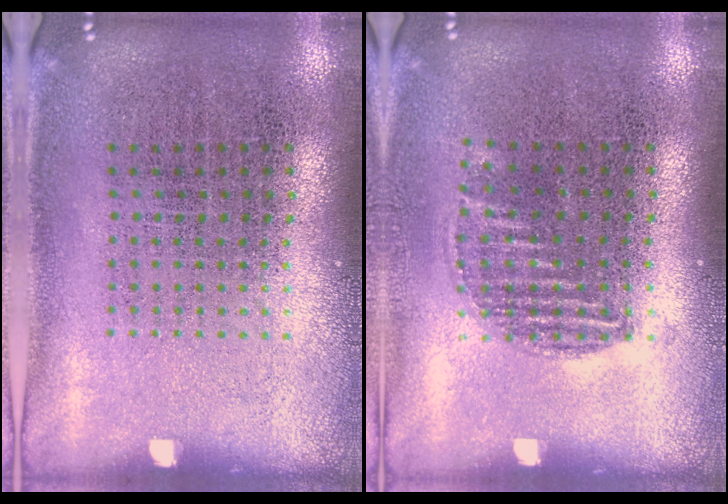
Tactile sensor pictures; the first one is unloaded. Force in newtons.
{"total": 0.9, "press": 0.8, "slide": 0.3}